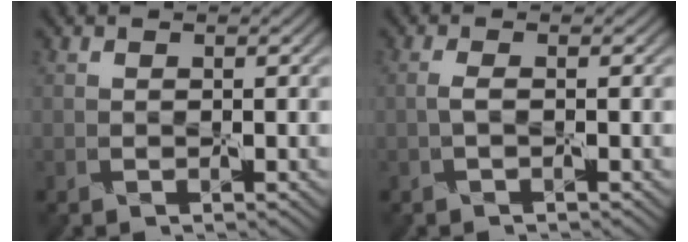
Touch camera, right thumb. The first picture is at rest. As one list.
[{"total": 0.6, "force": [-0.1, -0.6, 0.3], "torque": [-0.011, 0.010, -0.009]}]